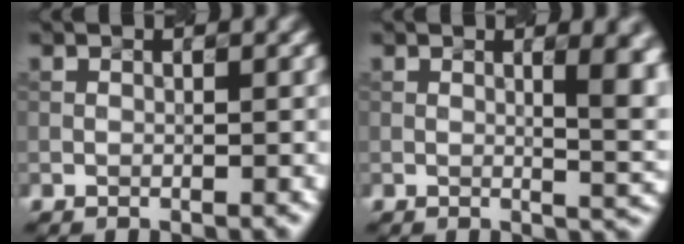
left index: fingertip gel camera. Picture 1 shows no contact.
{"total": 5.8, "force": [1.2, 2.1, 5.3], "torque": [-0.040, 0.002, 0.021]}